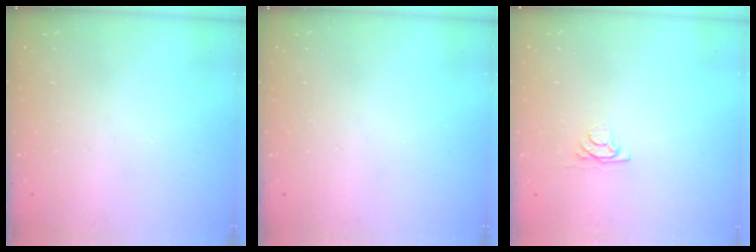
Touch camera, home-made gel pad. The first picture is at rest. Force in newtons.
{"total": 0.0}
{"total": 3.8, "press": 3.8, "slide": 0.4}